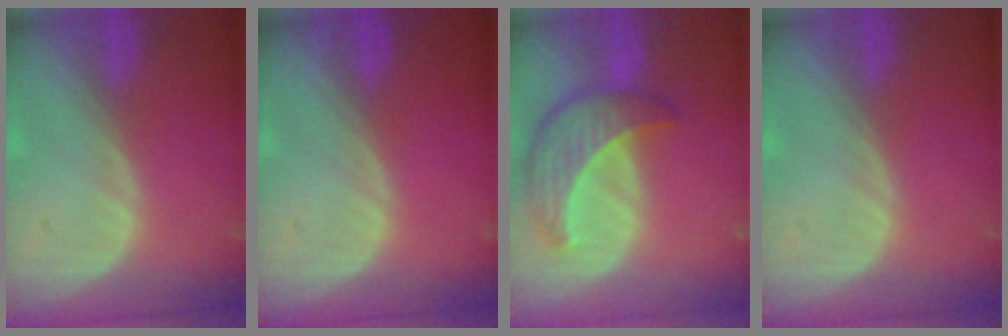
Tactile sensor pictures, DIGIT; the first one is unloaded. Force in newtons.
{"total": 0.0}
{"total": 8.7, "press": 7.8, "slide": 3.8}
{"total": 0.0}